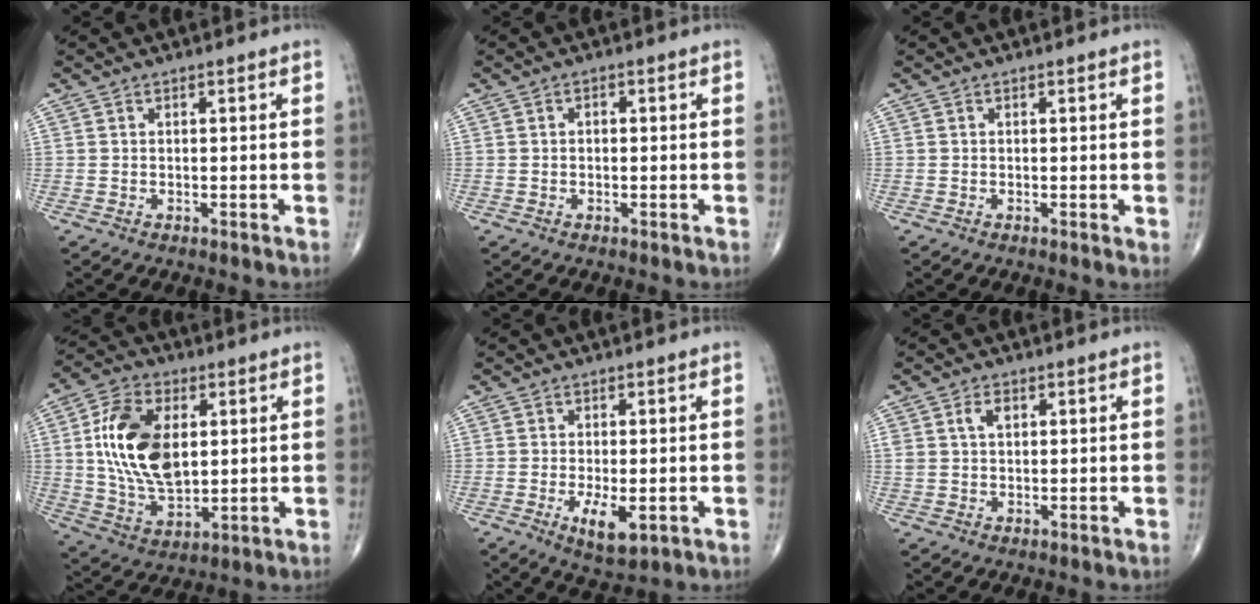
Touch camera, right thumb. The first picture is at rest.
{"total": 1.2, "force": [0.1, 0.7, 0.9], "torque": [-0.013, 0.005, 0.000]}
{"total": 0.6, "force": [0.1, 0.2, 0.6], "torque": [-0.009, -0.002, -0.001]}
{"total": 17.1, "force": [2.8, 9.9, 13.6], "torque": [-0.245, -0.008, 0.057]}
{"total": 6.2, "force": [-1.8, 2.5, 5.4], "torque": [-0.089, -0.012, -0.023]}
{"total": 3.2, "force": [1.2, 2.0, 2.2], "torque": [-0.039, 0.002, 0.024]}